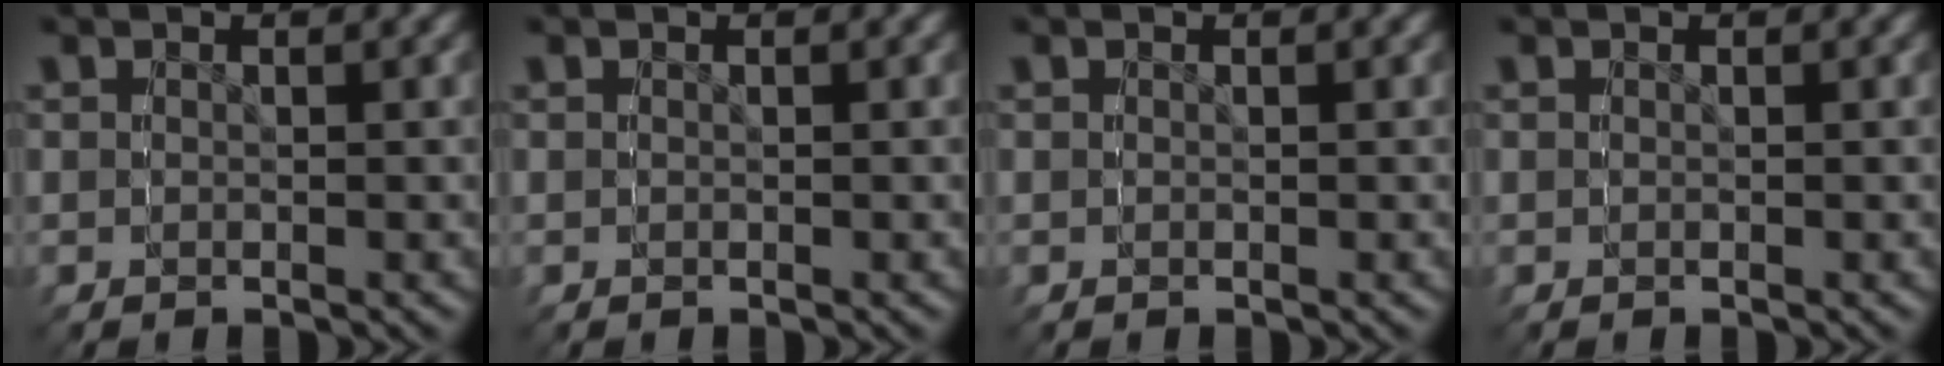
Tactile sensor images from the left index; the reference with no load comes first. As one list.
[{"total": 0.0}, {"total": 0.0}, {"total": 0.0}]